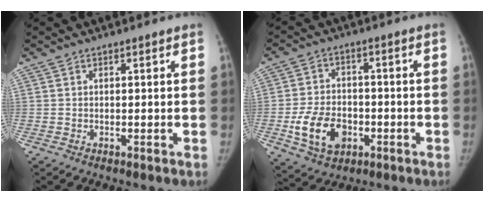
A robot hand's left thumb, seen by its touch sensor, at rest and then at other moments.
{"total": 11.0, "force": [-3.5, 7.9, 6.8], "torque": [-0.102, 0.013, -0.056]}